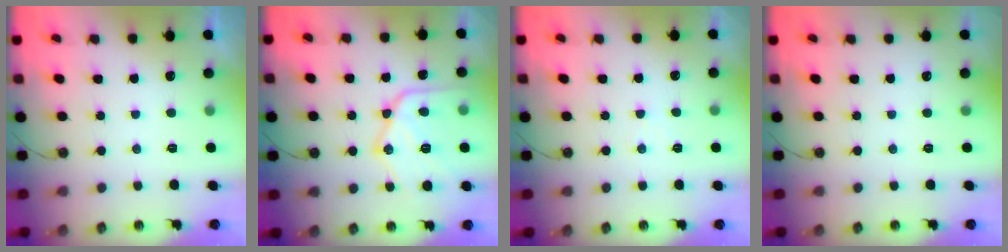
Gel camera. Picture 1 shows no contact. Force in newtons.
{"total": 18.9, "press": 18.8, "slide": 1.7}
{"total": 3.2, "press": 3.2, "slide": 0.6}
{"total": 0.0}